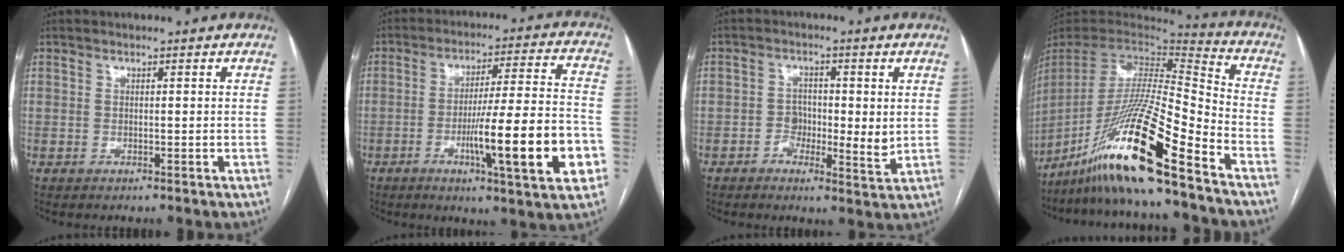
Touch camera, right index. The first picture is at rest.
{"total": 17.1, "force": [-5.4, 0.8, 16.2], "torque": [-0.229, 0.000, -0.075]}
{"total": 5.1, "force": [-0.4, 2.8, 4.3], "torque": [-0.063, 0.000, -0.010]}
{"total": 22.9, "force": [-15.9, -0.2, 16.4], "torque": [-0.339, -0.030, -0.298]}